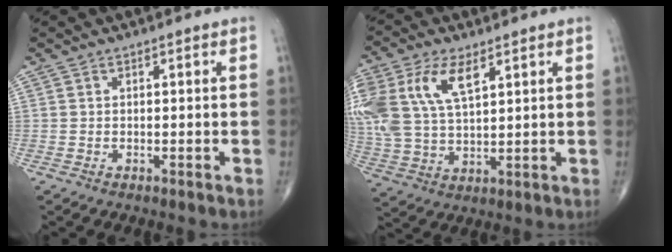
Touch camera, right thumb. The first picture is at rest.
{"total": 17.1, "force": [6.8, 9.1, 12.8], "torque": [-0.300, -0.002, 0.135]}